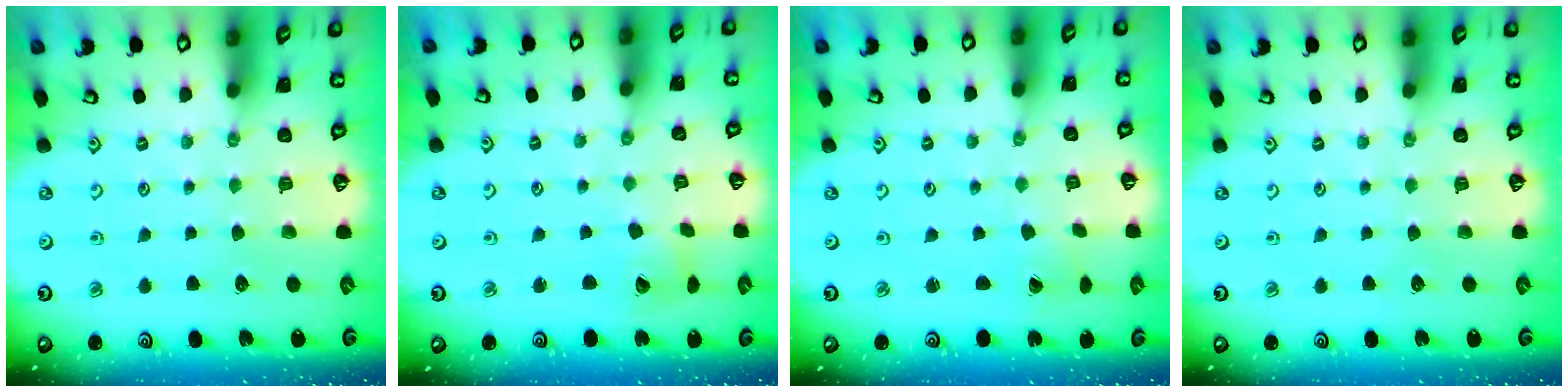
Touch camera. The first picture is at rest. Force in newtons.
{"total": 5.5, "press": 5.4, "slide": 0.8}
{"total": 1.3, "press": 1.2, "slide": 0.4}
{"total": 0.0}